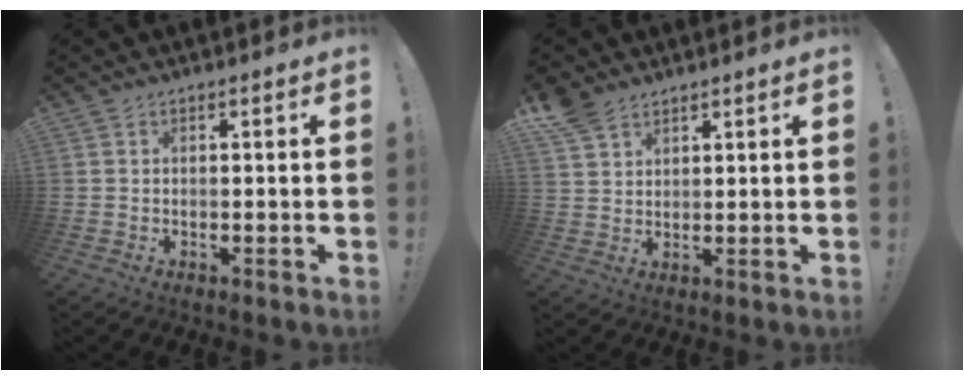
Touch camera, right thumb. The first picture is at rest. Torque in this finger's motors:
{"motor_torque": [-0.44, 0.60, 0.40, 0.21, 0.22]}